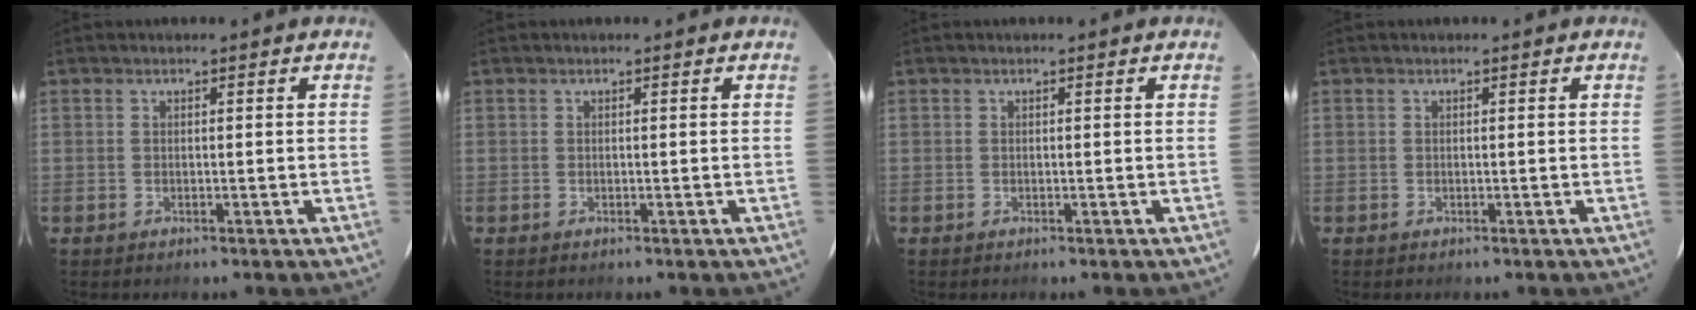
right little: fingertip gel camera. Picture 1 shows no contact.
{"total": 0.0}
{"total": 0.0}
{"total": 0.0}